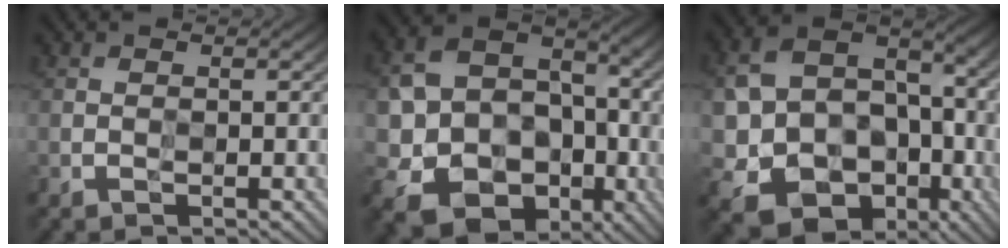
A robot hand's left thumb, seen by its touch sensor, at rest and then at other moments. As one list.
[{"total": 15.2, "force": [-4.0, 12.4, 7.8], "torque": [-0.160, -0.026, -0.084]}, {"total": 16.0, "force": [-4.5, 12.9, 8.4], "torque": [-0.167, -0.028, -0.081]}]